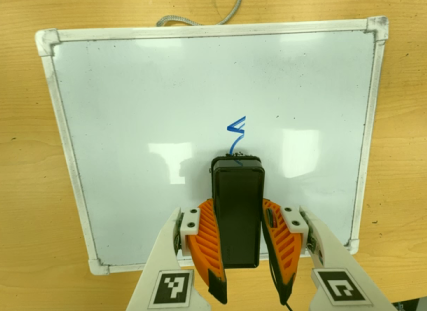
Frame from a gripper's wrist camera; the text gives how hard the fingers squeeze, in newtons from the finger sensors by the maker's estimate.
{"total": 8.3, "left": 6.0, "right": 10.5}